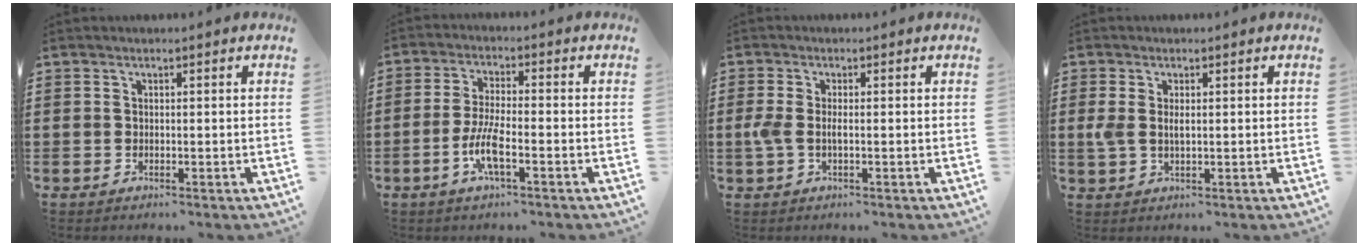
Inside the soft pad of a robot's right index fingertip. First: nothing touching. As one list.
[{"total": 5.9, "force": [-2.5, 1.1, 5.2], "torque": [-0.123, -0.015, -0.051]}, {"total": 2.3, "force": [-0.5, 0.7, 2.2], "torque": [-0.055, -0.004, -0.013]}, {"total": 2.6, "force": [0.3, 1.3, 2.2], "torque": [-0.060, 0.000, -0.001]}]